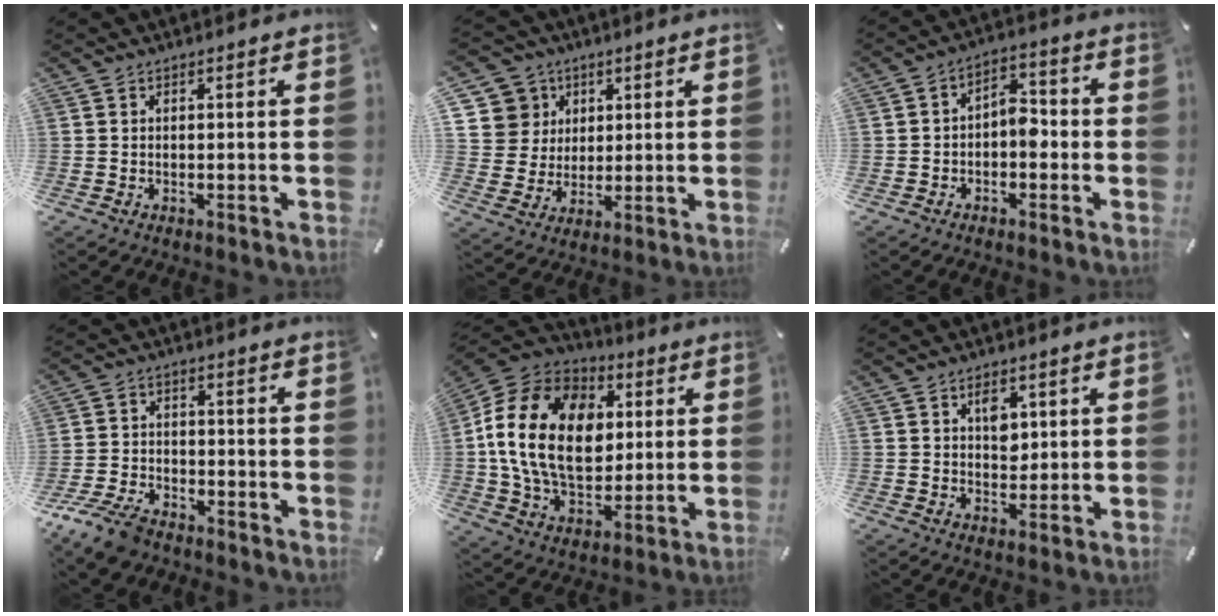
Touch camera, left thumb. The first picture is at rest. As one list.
[{"total": 9.5, "force": [3.8, 8.6, 0.9], "torque": [-0.025, -0.022, 0.078]}, {"total": 5.4, "force": [-1.9, 3.4, 3.8], "torque": [-0.056, 0.015, -0.037]}, {"total": 8.3, "force": [-6.4, 3.8, 3.7], "torque": [-0.084, 0.024, -0.123]}, {"total": 21.4, "force": [2.5, 15.6, 14.5], "torque": [-0.288, 0.014, 0.042]}, {"total": 4.7, "force": [1.8, 3.4, 2.6], "torque": [-0.018, -0.009, 0.024]}]